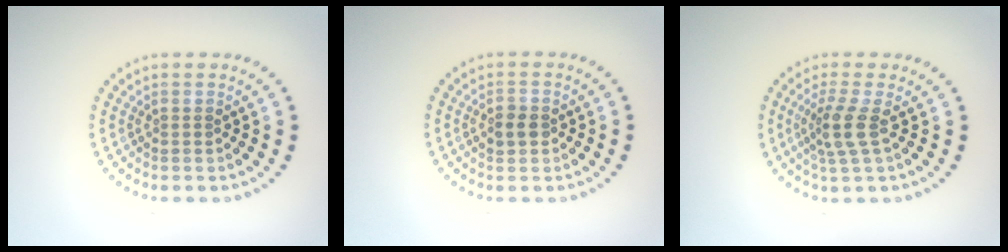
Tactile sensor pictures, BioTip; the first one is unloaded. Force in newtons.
{"total": 1.8, "press": 1.7, "slide": 0.2}
{"total": 2.6, "press": 2.1, "slide": 1.6}